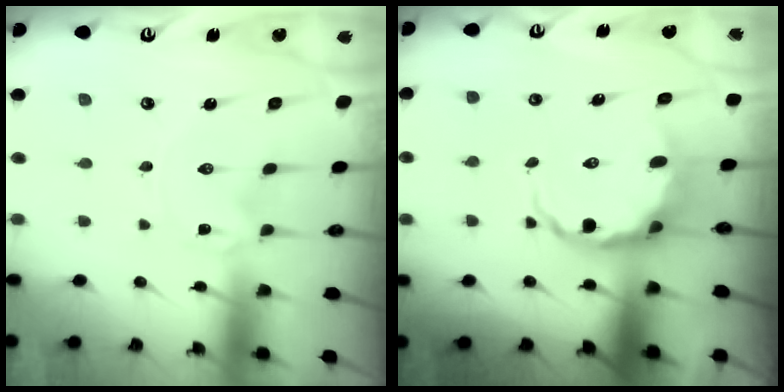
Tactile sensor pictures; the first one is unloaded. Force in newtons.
{"total": 7.1, "press": 6.6, "slide": 2.6}